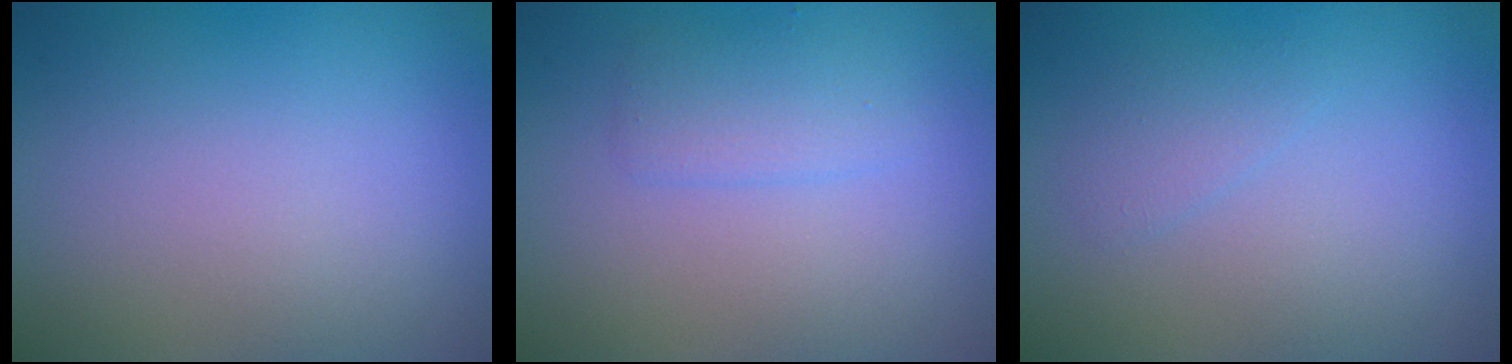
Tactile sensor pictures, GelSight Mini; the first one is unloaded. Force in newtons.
{"total": 1.9, "press": 1.9, "slide": 0.1}
{"total": 1.2, "press": 1.2, "slide": 0.1}